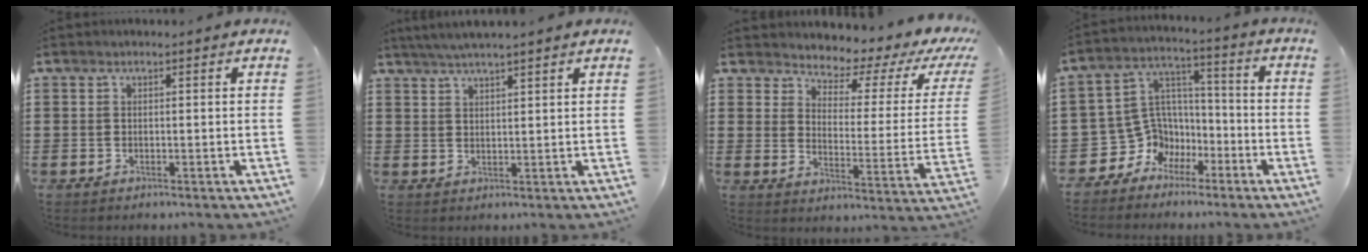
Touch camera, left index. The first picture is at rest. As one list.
[{"total": 3.0, "force": [2.6, -0.5, 1.4], "torque": [-0.032, -0.002, 0.048]}, {"total": 2.9, "force": [2.6, 0.8, 1.0], "torque": [-0.038, -0.031, 0.033]}, {"total": 7.4, "force": [-3.0, 6.7, 1.2], "torque": [-0.062, -0.006, -0.055]}]